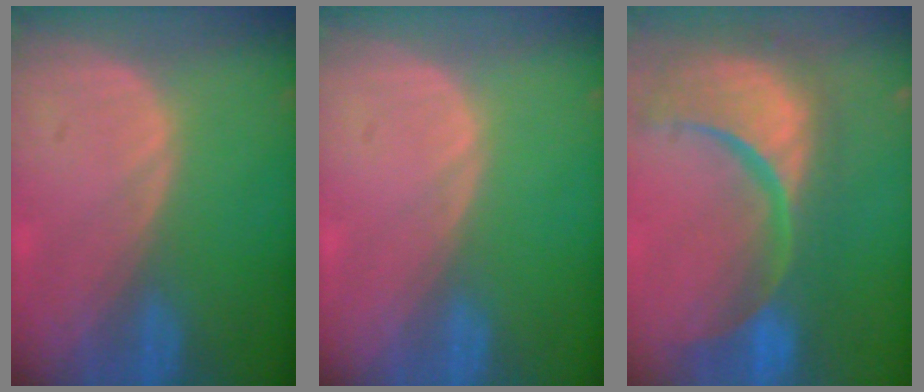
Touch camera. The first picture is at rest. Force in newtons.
{"total": 0.0}
{"total": 15.4, "press": 12.2, "slide": 9.5}